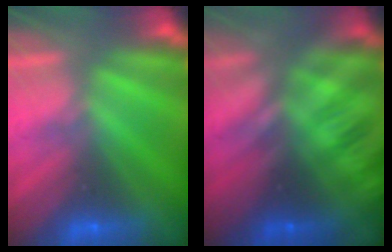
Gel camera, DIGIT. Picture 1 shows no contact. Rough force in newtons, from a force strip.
{"total": 2.9}